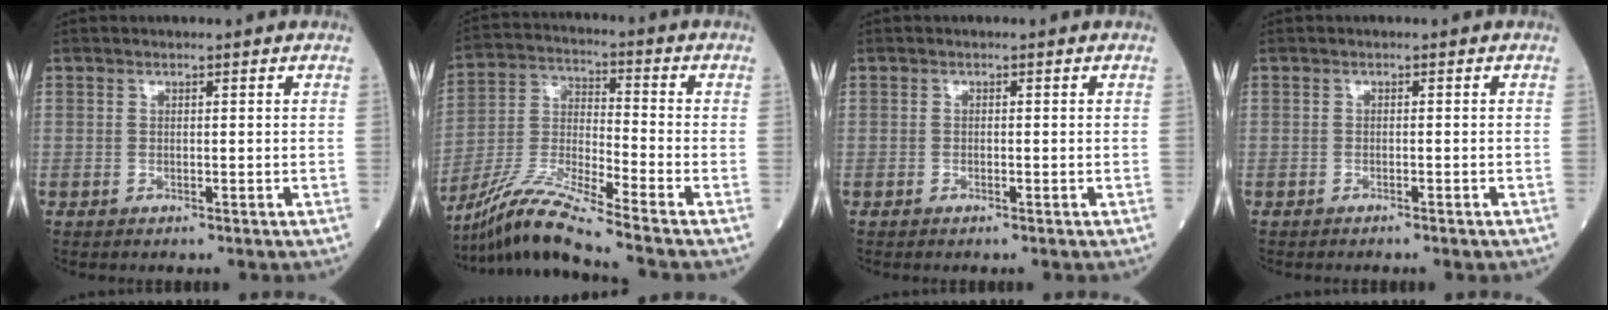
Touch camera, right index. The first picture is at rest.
{"total": 12.0, "force": [-10.3, -2.0, 5.7], "torque": [-0.122, -0.019, -0.199]}
{"total": 0.0}
{"total": 1.0, "force": [-0.8, 0.0, 0.5], "torque": [-0.013, -0.003, -0.010]}